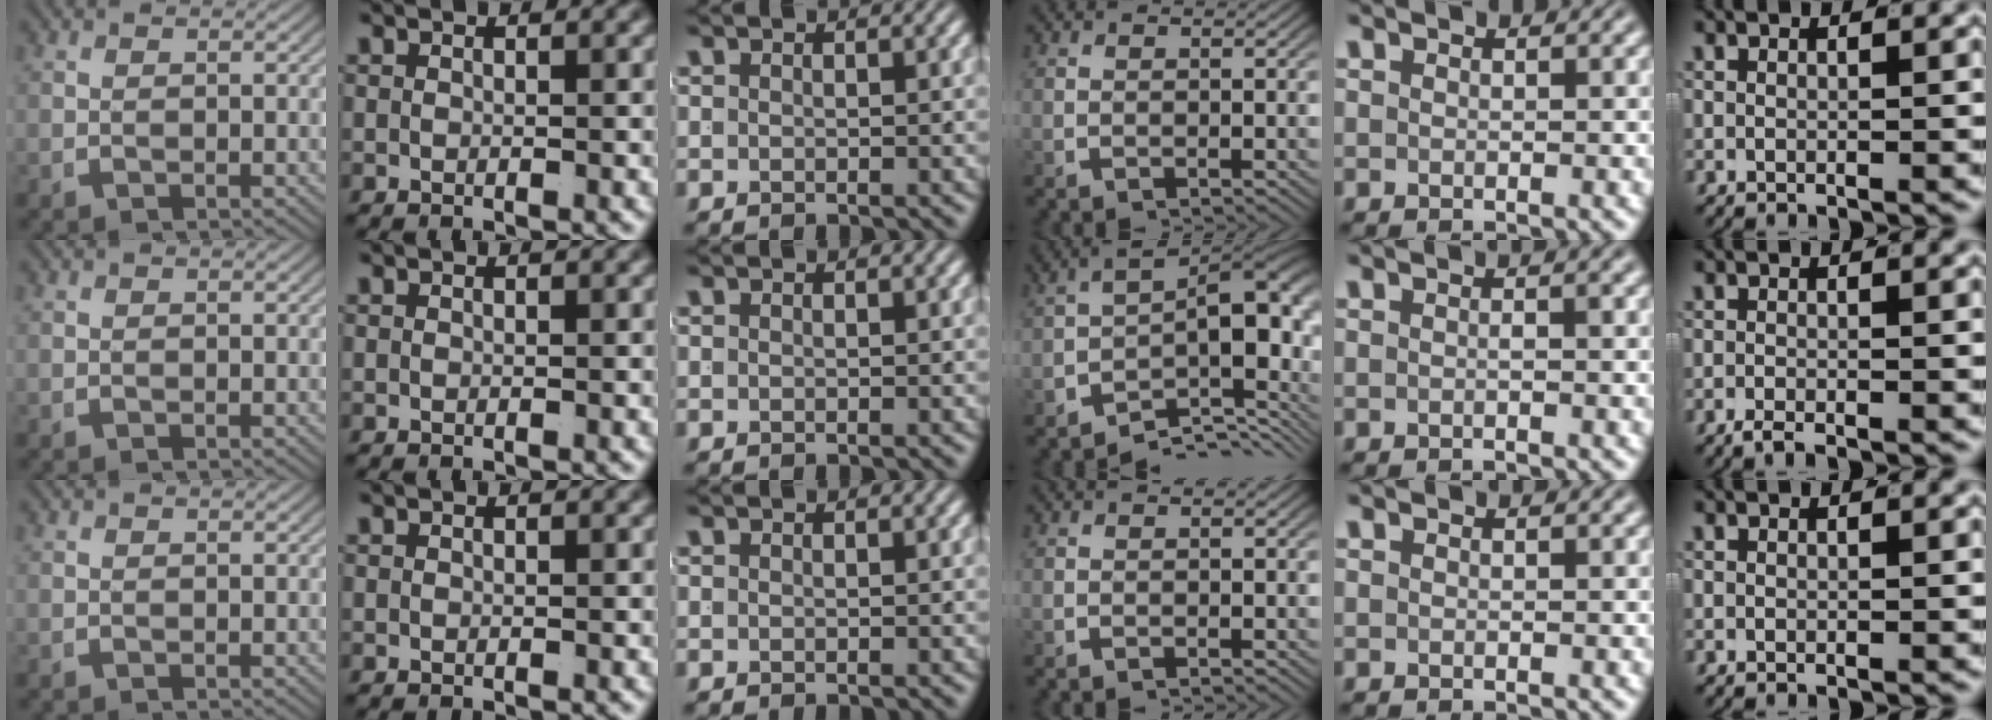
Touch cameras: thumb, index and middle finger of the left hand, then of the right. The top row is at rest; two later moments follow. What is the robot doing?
{"motion": "lift_and_place", "object": "jacket"}